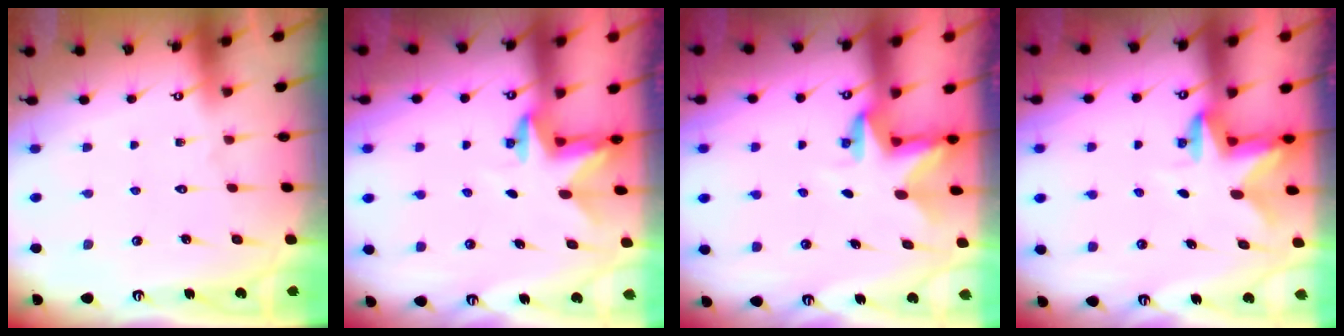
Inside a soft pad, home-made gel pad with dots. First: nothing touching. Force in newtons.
{"total": 2.5, "press": 2.5, "slide": 0.4}
{"total": 2.8, "press": 2.8, "slide": 0.2}
{"total": 2.6, "press": 2.5, "slide": 0.5}